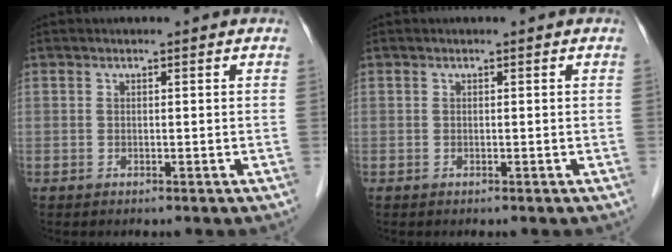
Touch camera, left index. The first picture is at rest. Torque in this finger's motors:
{"motor_torque": [0.00, 0.00, 0.00, 0.00]}